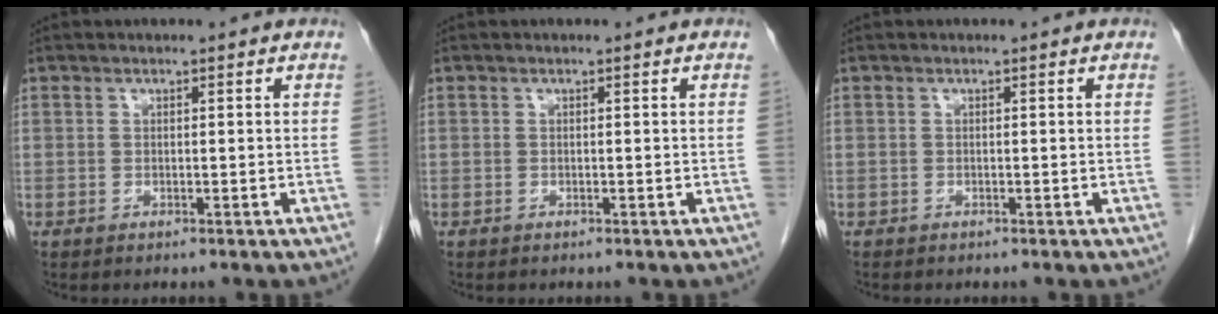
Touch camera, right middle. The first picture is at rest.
{"total": 0.0}
{"total": 0.0}